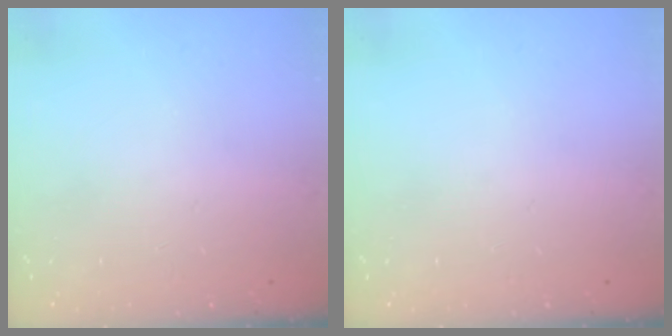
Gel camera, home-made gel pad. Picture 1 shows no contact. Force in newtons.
{"total": 0.0}